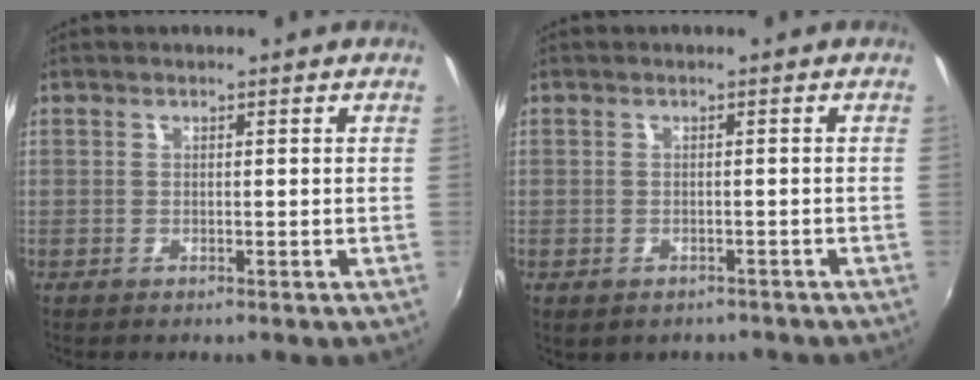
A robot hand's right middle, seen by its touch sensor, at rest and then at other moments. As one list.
[{"total": 3.4, "force": [-2.4, 1.9, 1.3], "torque": [-0.031, -0.016, -0.029]}]